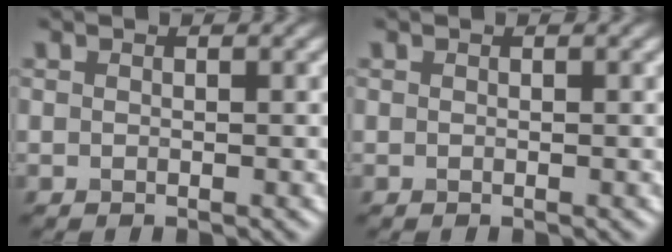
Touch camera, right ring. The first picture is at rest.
{"total": 0.0}